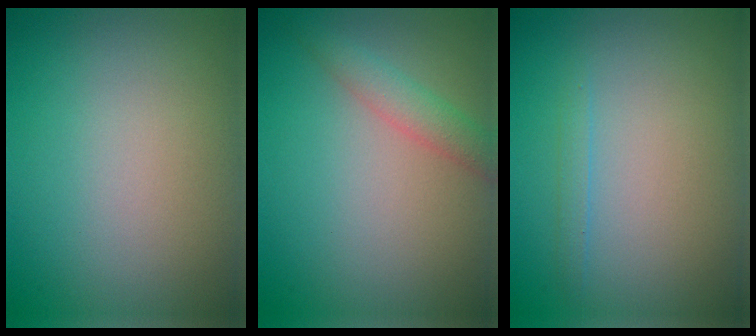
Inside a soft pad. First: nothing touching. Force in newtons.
{"total": 2.2, "press": 2.2, "slide": 0.1}
{"total": 0.9, "press": 0.9, "slide": 0.1}